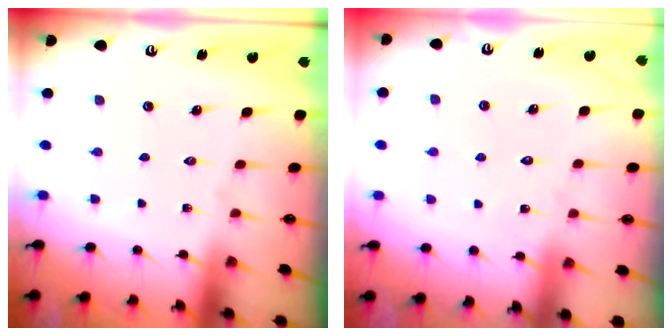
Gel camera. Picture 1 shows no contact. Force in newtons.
{"total": 6.1, "press": 6.1, "slide": 0.6}